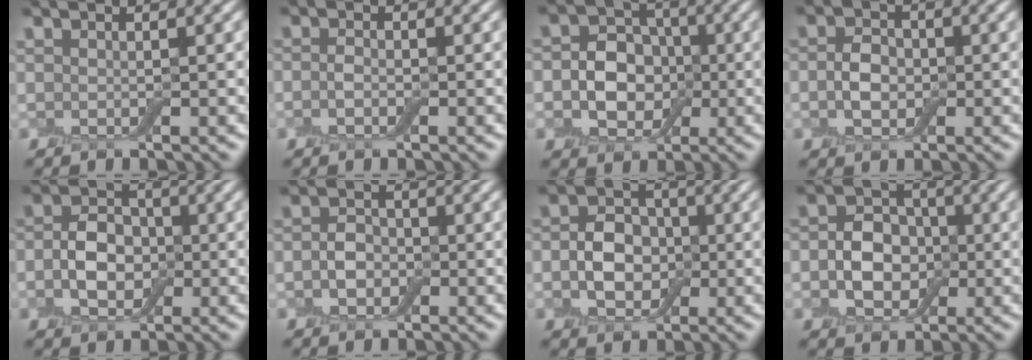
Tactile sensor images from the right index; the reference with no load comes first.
{"total": 0.7, "force": [-0.4, 0.5, 0.4], "torque": [-0.009, 0.003, -0.008]}
{"total": 5.5, "force": [-0.5, 4.5, 3.0], "torque": [-0.030, 0.004, -0.026]}
{"total": 2.4, "force": [-0.3, 1.9, 1.3], "torque": [-0.025, 0.005, -0.012]}
{"total": 3.9, "force": [-0.6, 3.1, 2.3], "torque": [-0.039, 0.005, -0.015]}
{"total": 1.9, "force": [-0.5, 1.6, 0.9], "torque": [-0.014, 0.005, -0.017]}
{"total": 4.2, "force": [-0.5, 3.4, 2.4], "torque": [-0.037, 0.005, -0.012]}
{"total": 4.6, "force": [-0.6, 3.7, 2.6], "torque": [-0.035, 0.004, -0.015]}